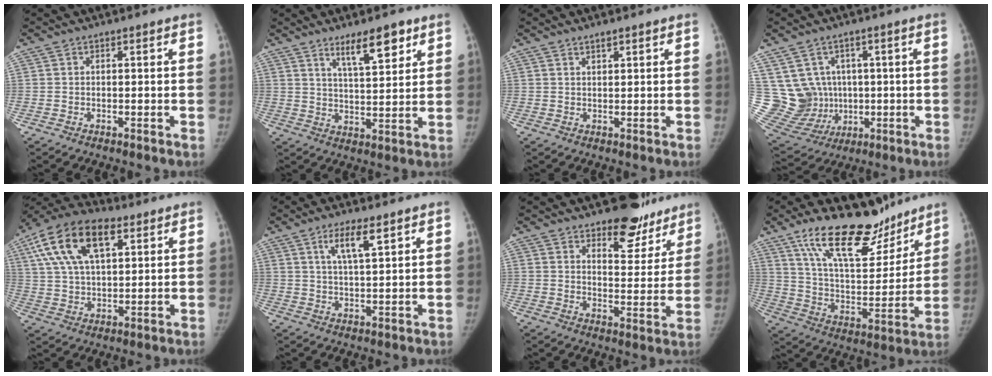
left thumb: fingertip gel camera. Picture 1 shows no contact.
{"total": 8.8, "force": [5.6, 2.7, 6.2], "torque": [-0.080, -0.035, 0.096]}
{"total": 1.2, "force": [1.0, 0.3, 0.5], "torque": [0.000, -0.008, 0.018]}
{"total": 13.2, "force": [1.8, 12.2, 4.7], "torque": [-0.064, 0.013, 0.068]}
{"total": 16.0, "force": [6.7, 8.4, 11.8], "torque": [-0.208, 0.009, 0.118]}
{"total": 6.1, "force": [3.4, 1.5, 4.8], "torque": [-0.081, -0.016, 0.062]}
{"total": 11.9, "force": [9.3, 5.6, 4.9], "torque": [-0.012, -0.067, 0.128]}
{"total": 20.9, "force": [15.3, 8.3, 11.5], "torque": [-0.139, -0.085, 0.260]}